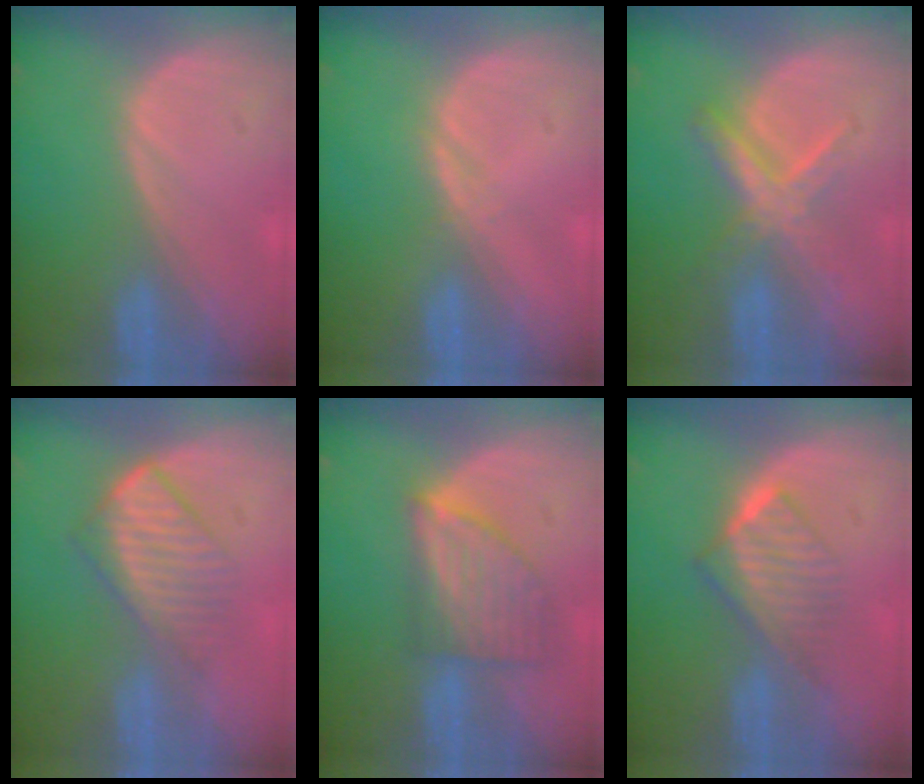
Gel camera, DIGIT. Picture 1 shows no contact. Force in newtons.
{"total": 0.6, "press": 0.6, "slide": 0.1}
{"total": 5.6, "press": 5.5, "slide": 1.2}
{"total": 6.8, "press": 6.0, "slide": 3.3}
{"total": 7.1, "press": 6.6, "slide": 2.6}
{"total": 6.5, "press": 5.5, "slide": 3.4}